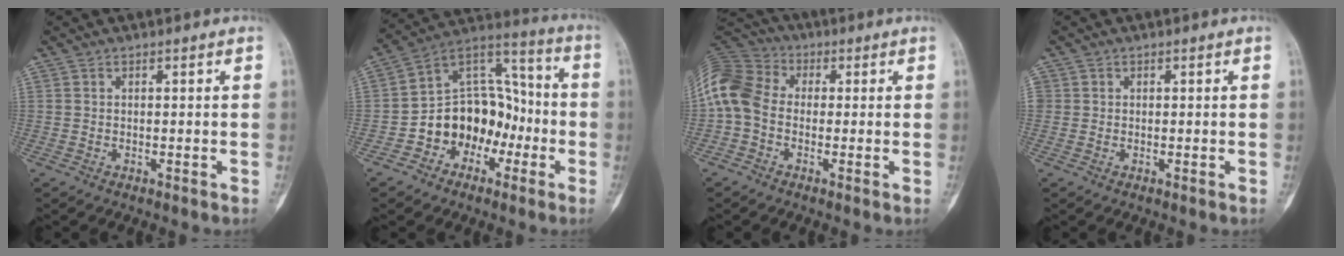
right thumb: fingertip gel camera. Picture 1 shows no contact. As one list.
[{"total": 15.1, "force": [-5.3, 11.7, 7.9], "torque": [-0.073, 0.084, -0.094]}, {"total": 11.2, "force": [-0.7, 8.6, 7.0], "torque": [-0.144, 0.027, -0.030]}, {"total": 1.0, "force": [0.1, 1.0, 0.1], "torque": [0.007, 0.003, 0.001]}]